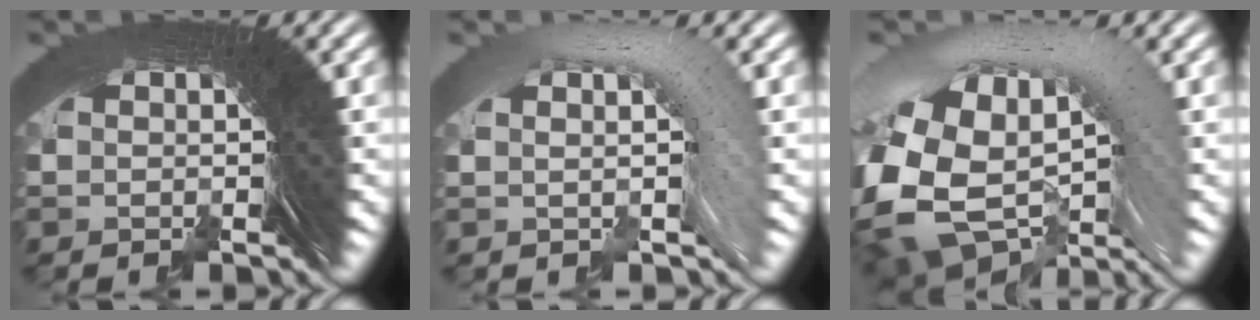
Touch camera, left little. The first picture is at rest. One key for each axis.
{"total": 24.9, "fx": 1.0, "fy": -12.2, "fz": -21.6, "tx": 0.318, "ty": 0.051, "tz": 0.000}
{"total": 19.9, "fx": -1.7, "fy": -4.6, "fz": -19.3, "tx": 0.216, "ty": -0.002, "tz": -0.033}